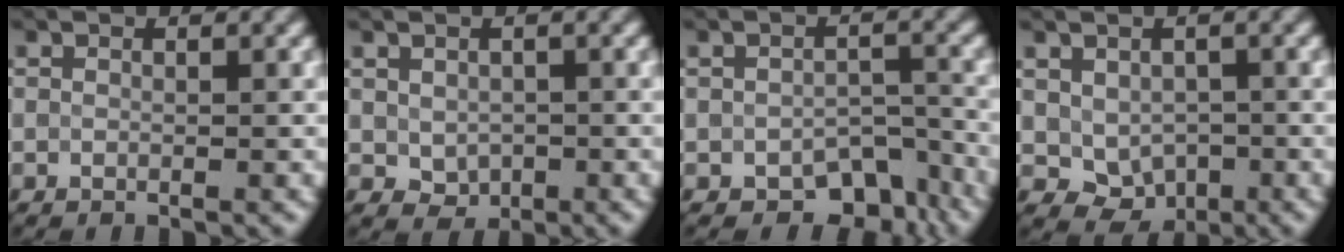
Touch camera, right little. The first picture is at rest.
{"total": 0.8, "force": [-0.3, 0.7, 0.4], "torque": [-0.013, -0.004, 0.013]}
{"total": 3.9, "force": [-3.0, 1.9, 1.5], "torque": [-0.018, -0.011, -0.025]}
{"total": 2.8, "force": [-0.5, 2.3, 1.6], "torque": [-0.028, -0.014, 0.016]}